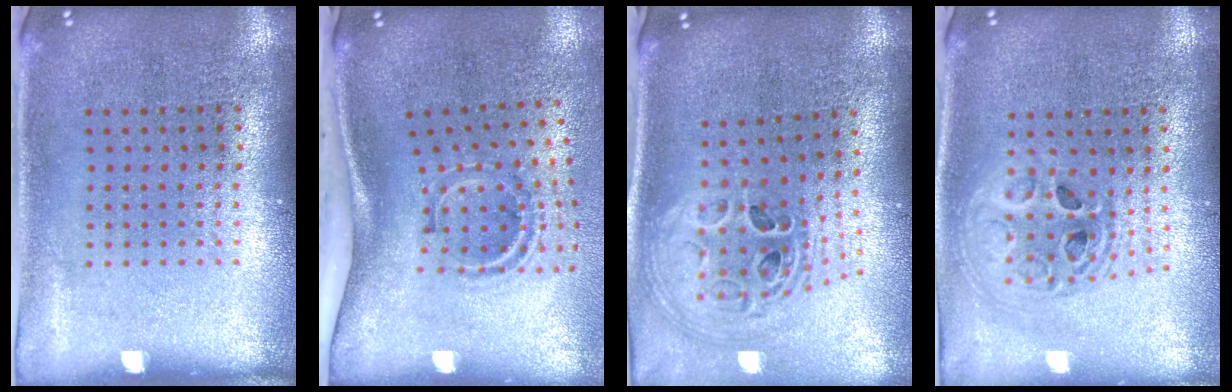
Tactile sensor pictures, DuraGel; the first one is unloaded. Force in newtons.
{"total": 2.1, "press": 1.2, "slide": 1.7}
{"total": 1.9, "press": 1.6, "slide": 1.1}
{"total": 2.0, "press": 1.6, "slide": 1.2}